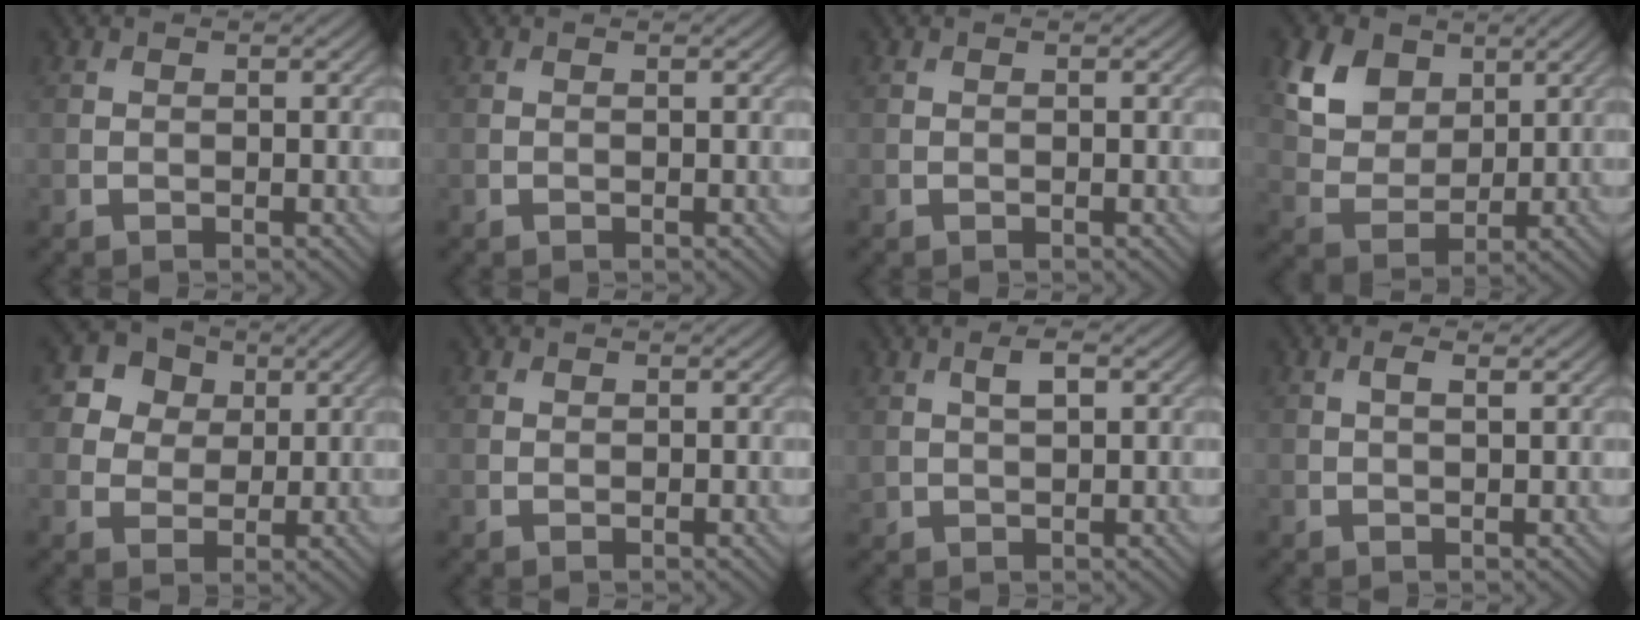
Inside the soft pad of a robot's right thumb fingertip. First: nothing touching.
{"total": 0.0}
{"total": 0.0}
{"total": 8.4, "force": [4.3, 5.8, 4.4], "torque": [-0.121, -0.010, 0.082]}
{"total": 7.1, "force": [3.0, 5.8, 2.6], "torque": [-0.093, 0.003, 0.054]}
{"total": 0.6, "force": [0.5, 0.3, 0.1], "torque": [-0.001, -0.001, 0.011]}
{"total": 2.7, "force": [1.1, 1.2, 2.1], "torque": [-0.045, 0.002, 0.023]}
{"total": 1.6, "force": [0.7, 0.5, 1.4], "torque": [-0.028, 0.000, 0.015]}